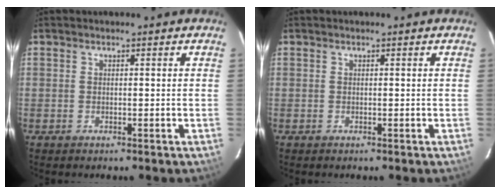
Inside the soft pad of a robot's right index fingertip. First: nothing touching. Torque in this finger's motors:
{"motor_torque": [0.10, 0.00, 0.09, 0.01]}